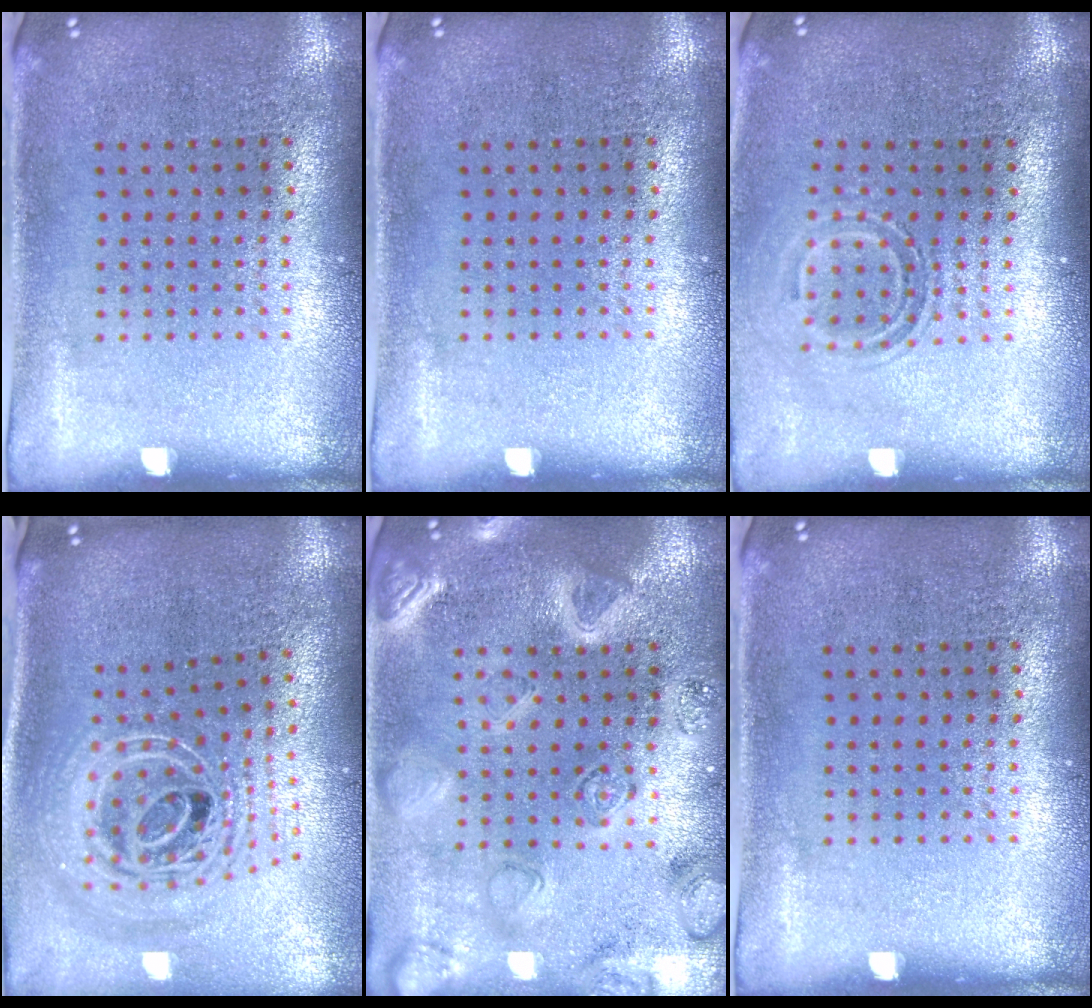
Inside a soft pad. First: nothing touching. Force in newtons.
{"total": 0.0}
{"total": 1.6, "press": 1.1, "slide": 1.2}
{"total": 2.8, "press": 2.0, "slide": 1.9}
{"total": 3.1, "press": 3.0, "slide": 0.8}
{"total": 0.0}